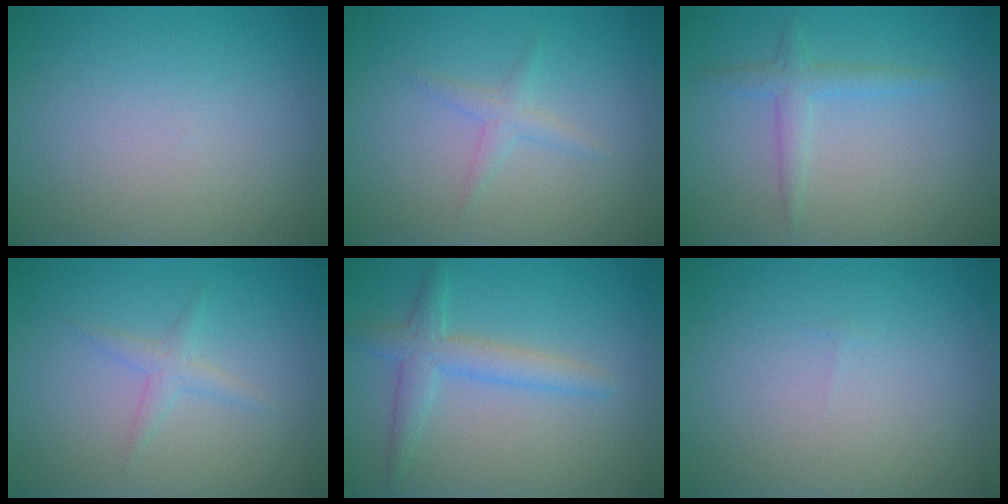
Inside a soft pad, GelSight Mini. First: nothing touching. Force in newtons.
{"total": 1.3, "press": 1.3, "slide": 0.0}
{"total": 1.8, "press": 1.7, "slide": 0.1}
{"total": 1.3, "press": 1.3, "slide": 0.0}
{"total": 3.0, "press": 3.0, "slide": 0.0}
{"total": 0.0}